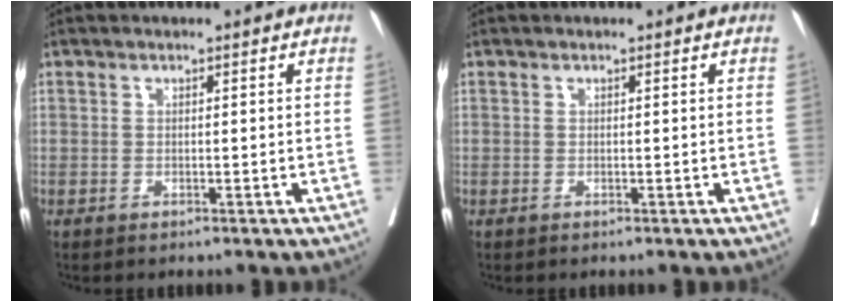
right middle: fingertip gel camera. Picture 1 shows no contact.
{"total": 0.0}